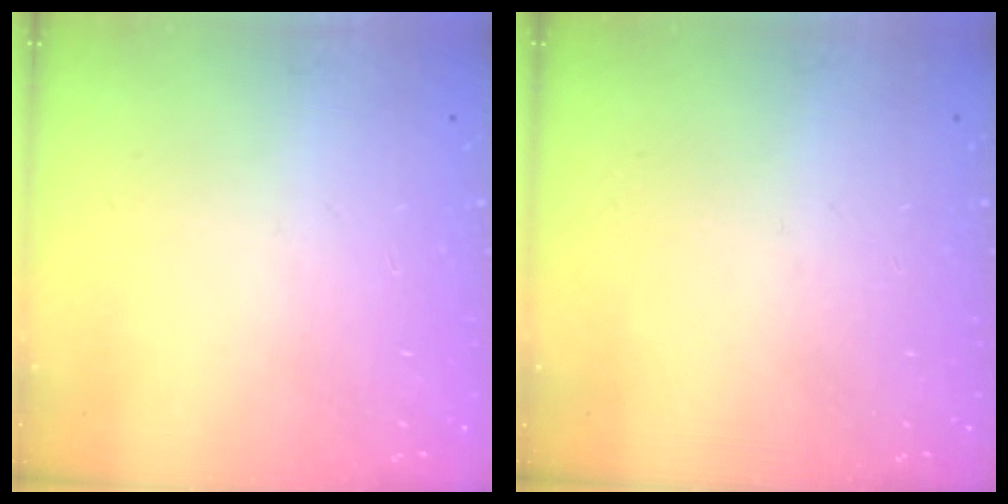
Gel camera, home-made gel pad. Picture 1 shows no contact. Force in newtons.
{"total": 0.0}